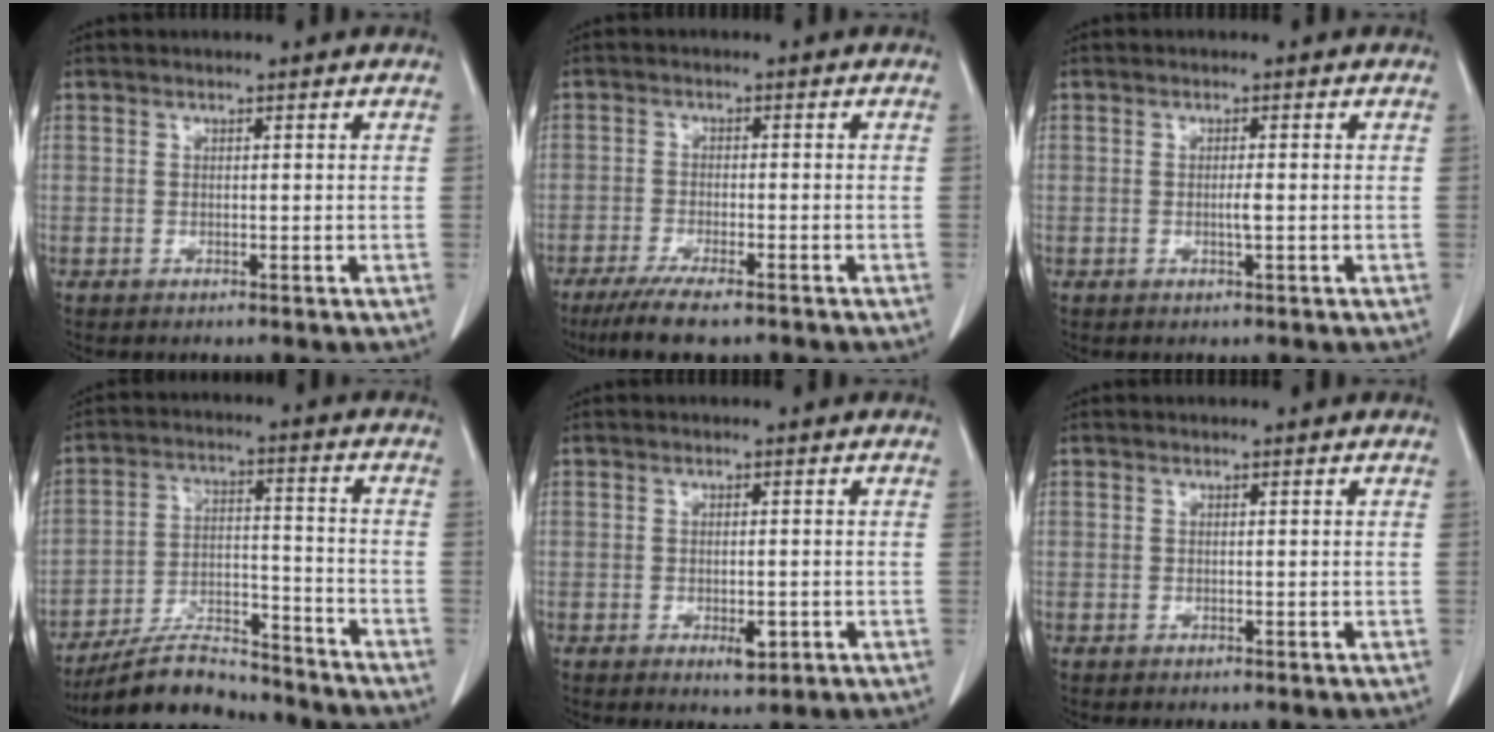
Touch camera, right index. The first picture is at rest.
{"total": 8.3, "force": [-6.3, 1.2, 5.3], "torque": [-0.086, -0.018, -0.099]}
{"total": 1.3, "force": [-0.2, 0.0, 1.3], "torque": [-0.026, -0.003, -0.003]}
{"total": 12.3, "force": [-11.4, 2.8, 3.5], "torque": [-0.056, 0.019, -0.197]}
{"total": 2.7, "force": [-0.9, 1.0, 2.3], "torque": [-0.038, -0.004, -0.008]}
{"total": 0.0}